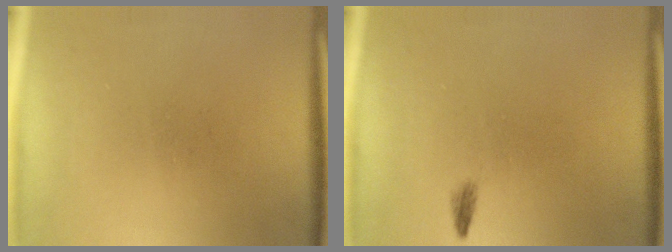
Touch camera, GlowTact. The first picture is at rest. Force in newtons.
{"total": 0.7}